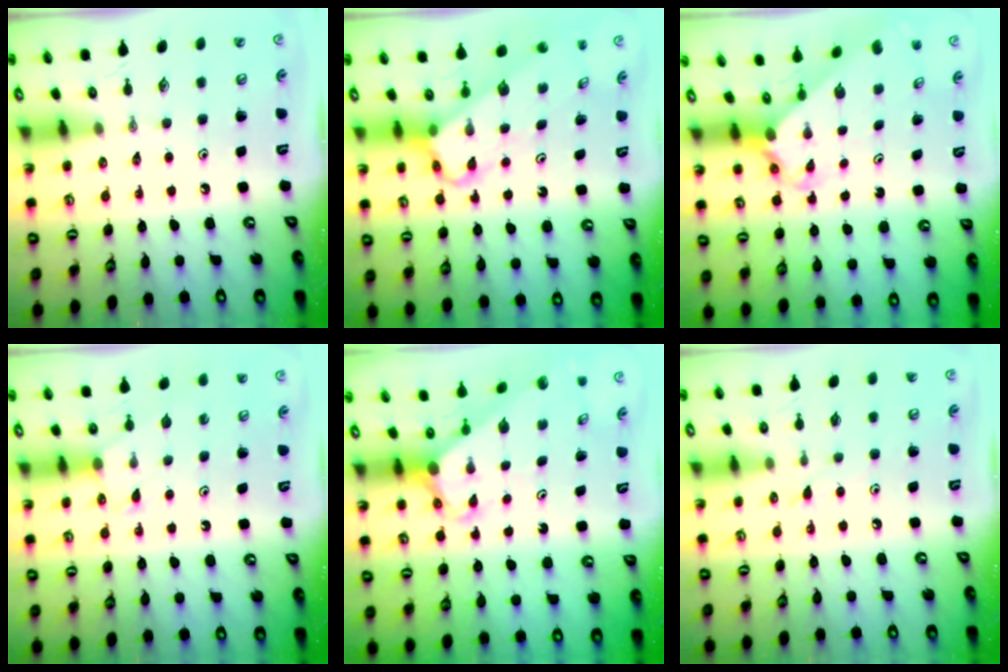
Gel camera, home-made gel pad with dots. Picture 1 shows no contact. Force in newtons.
{"total": 3.9, "press": 3.8, "slide": 0.2}
{"total": 2.3, "press": 2.3, "slide": 0.1}
{"total": 5.0, "press": 4.9, "slide": 0.6}
{"total": 5.2, "press": 5.1, "slide": 0.2}
{"total": 5.0, "press": 5.0, "slide": 0.5}